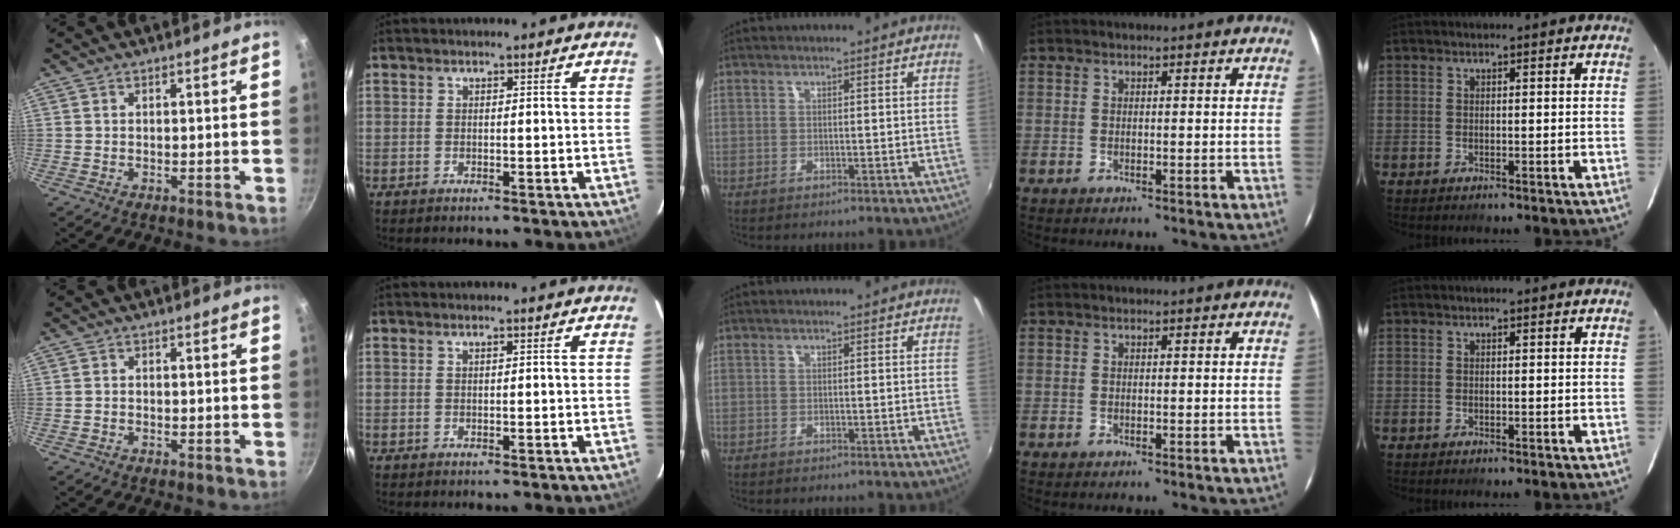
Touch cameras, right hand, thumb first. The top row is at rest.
{"thumb": {"total": 0.6, "force": [-0.4, 0.4, 0.2], "torque": [-0.006, 0.003, -0.008]}}